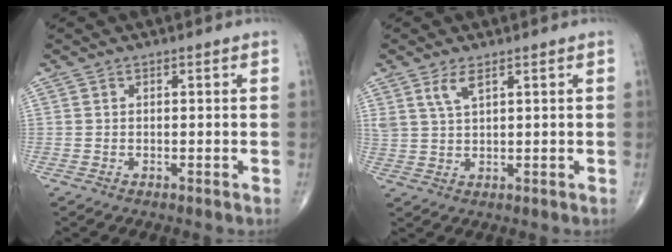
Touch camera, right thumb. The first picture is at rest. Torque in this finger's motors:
{"motor_torque": [0.05, 0.26, 0.68, 0.59, 0.02]}